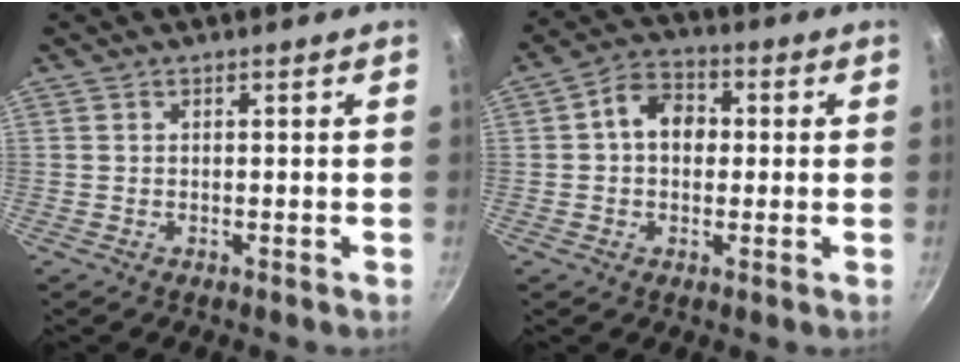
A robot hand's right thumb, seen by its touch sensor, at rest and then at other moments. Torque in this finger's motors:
{"motor_torque": [0.73, 1.62, 0.84, -0.66, 0.04]}